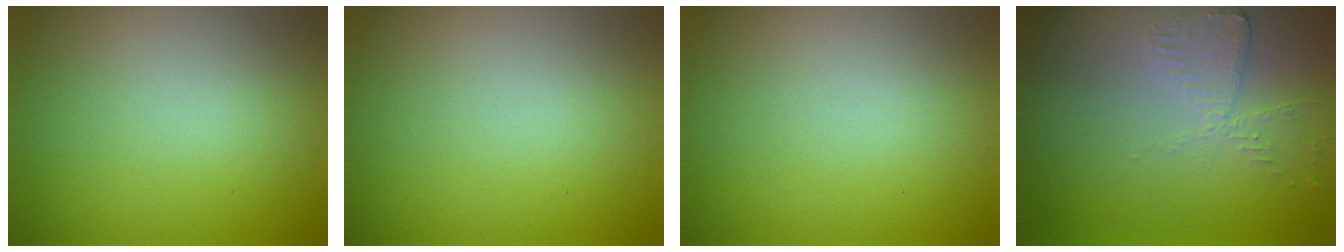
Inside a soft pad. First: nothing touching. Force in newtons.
{"total": 0.0}
{"total": 0.0}
{"total": 2.4, "press": 2.4, "slide": 0.2}